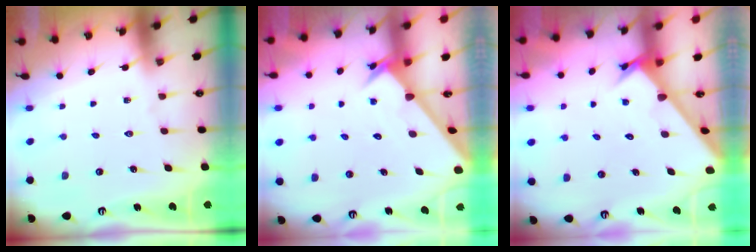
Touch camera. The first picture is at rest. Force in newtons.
{"total": 2.4, "press": 2.4, "slide": 0.1}
{"total": 2.4, "press": 2.4, "slide": 0.1}